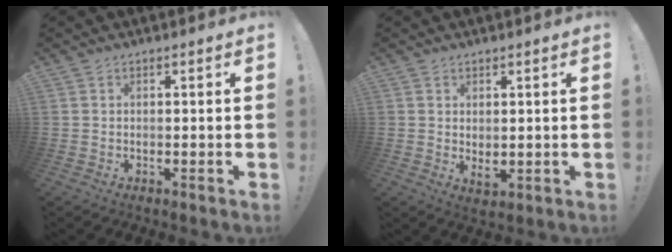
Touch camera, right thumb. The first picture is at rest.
{"total": 2.5, "force": [0.9, 1.3, 1.9], "torque": [-0.018, -0.012, 0.015]}